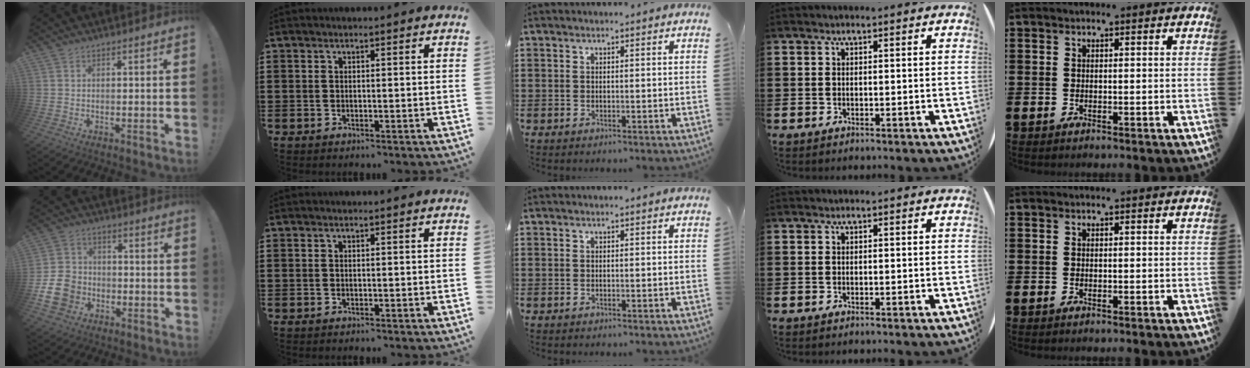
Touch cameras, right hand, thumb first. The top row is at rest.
{"thumb": {"total": 12.4, "force": [-5.1, 9.9, 5.5], "torque": [-0.108, 0.043, -0.091]}}